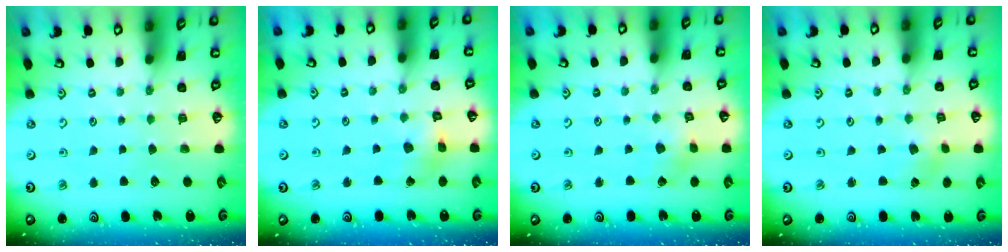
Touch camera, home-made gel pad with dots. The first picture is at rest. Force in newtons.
{"total": 4.1, "press": 4.1, "slide": 0.5}
{"total": 3.2, "press": 3.2, "slide": 0.2}
{"total": 2.8, "press": 2.8, "slide": 0.3}